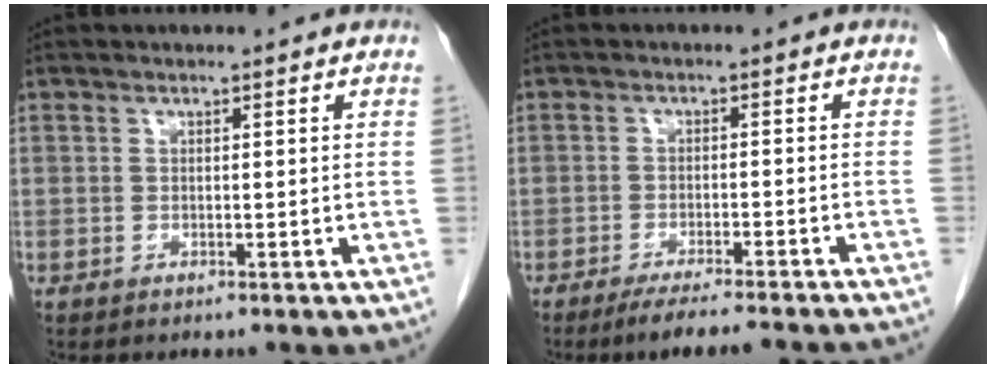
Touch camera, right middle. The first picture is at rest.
{"total": 10.4, "force": [-9.1, 0.0, 5.0], "torque": [-0.053, -0.022, -0.130]}